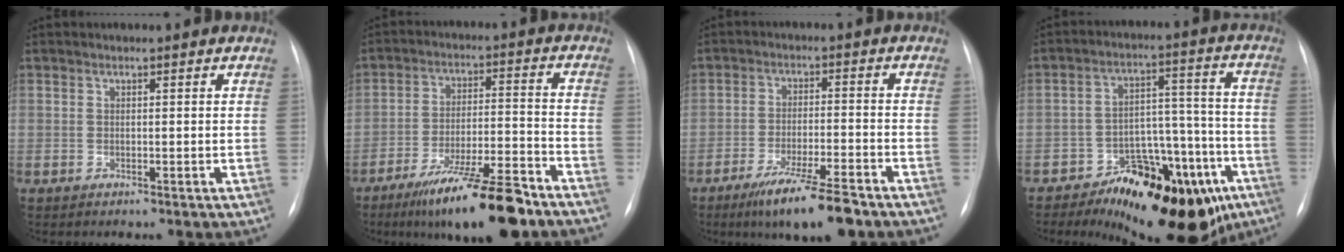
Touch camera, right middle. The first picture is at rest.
{"total": 14.4, "force": [-10.5, 1.6, 9.8], "torque": [-0.159, -0.011, -0.171]}
{"total": 10.1, "force": [-7.2, 1.0, 7.0], "torque": [-0.123, -0.024, -0.119]}
{"total": 20.8, "force": [-12.6, 8.5, 14.2], "torque": [-0.130, 0.051, -0.173]}